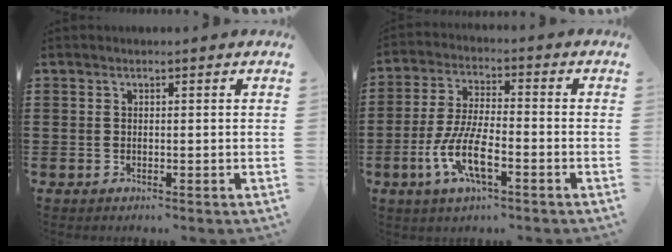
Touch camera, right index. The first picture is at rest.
{"total": 8.9, "force": [-3.6, 2.6, 7.7], "torque": [-0.179, -0.015, -0.073]}